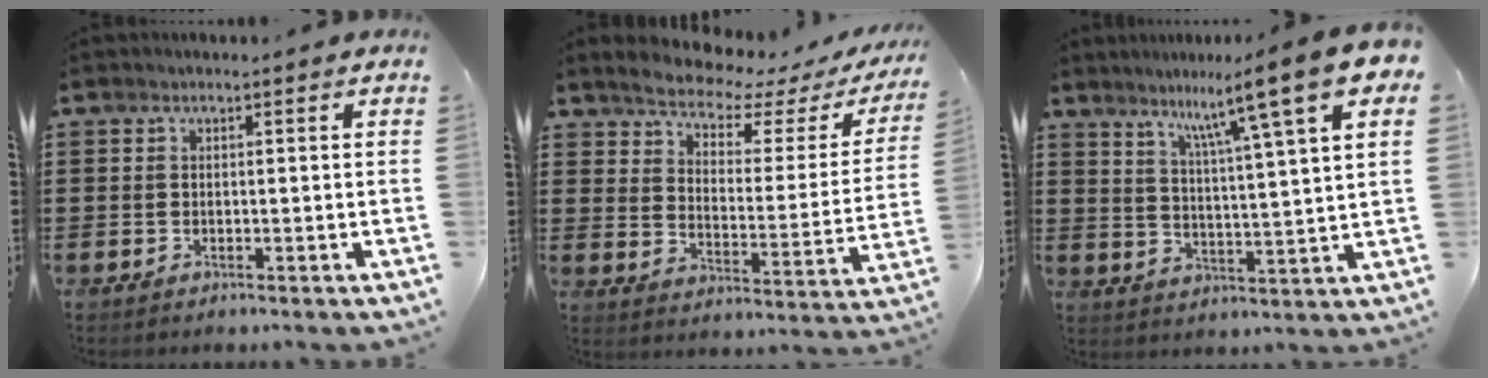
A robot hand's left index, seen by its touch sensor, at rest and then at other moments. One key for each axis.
{"total": 5.0, "fx": 4.8, "fy": 0.7, "fz": 1.5, "tx": -0.049, "ty": -0.038, "tz": 0.076}
{"total": 10.8, "fx": 7.6, "fy": -0.1, "fz": 7.7, "tx": -0.142, "ty": -0.045, "tz": 0.111}